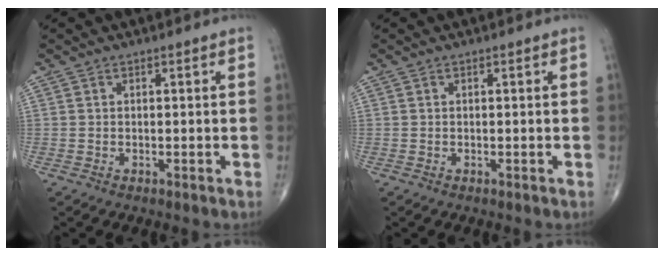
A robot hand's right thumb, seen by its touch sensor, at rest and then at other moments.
{"total": 0.0}